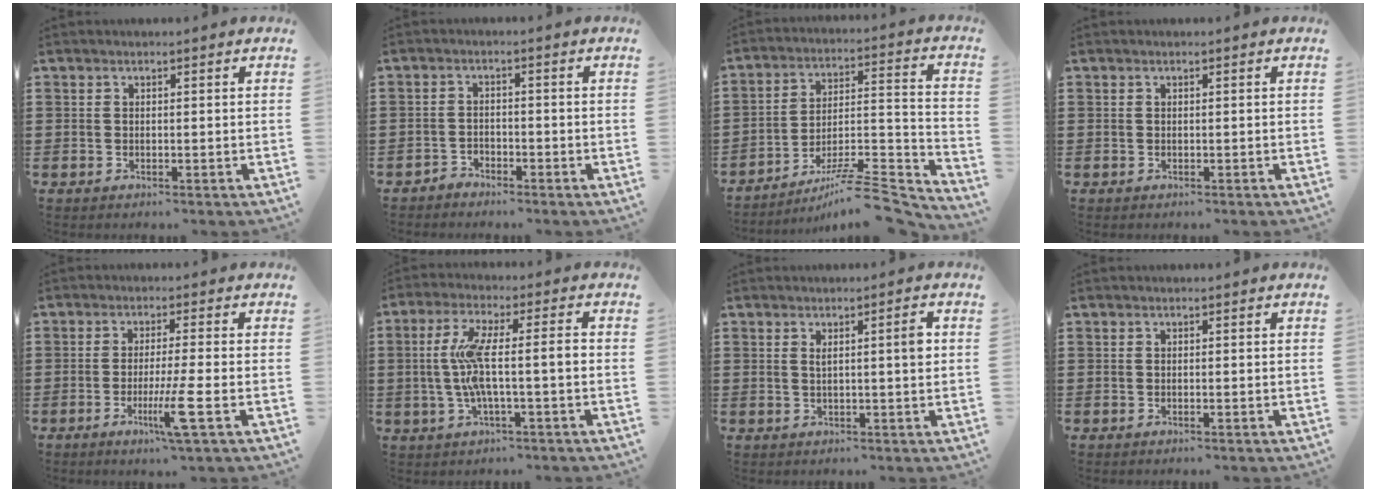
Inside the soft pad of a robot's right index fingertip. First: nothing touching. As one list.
[{"total": 1.8, "force": [-1.7, 0.7, -0.2], "torque": [-0.003, 0.004, -0.037]}, {"total": 9.5, "force": [-7.7, 1.3, 5.5], "torque": [-0.077, 0.014, -0.146]}, {"total": 0.0}, {"total": 6.8, "force": [-2.5, -0.4, 6.3], "torque": [-0.117, -0.022, -0.046]}, {"total": 8.4, "force": [-0.8, 1.5, 8.2], "torque": [-0.167, -0.005, -0.023]}, {"total": 3.1, "force": [0.8, 0.0, 3.0], "torque": [-0.058, 0.000, 0.009]}, {"total": 0.0}]